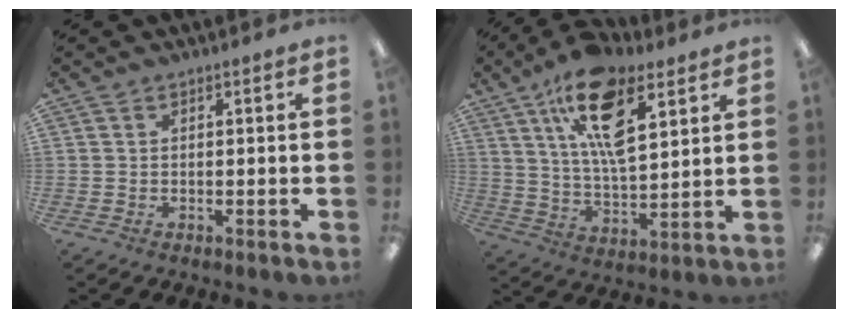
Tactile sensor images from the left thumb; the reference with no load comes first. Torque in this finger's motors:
{"motor_torque": [0.15, 0.81, 1.38, -1.39, 0.14]}